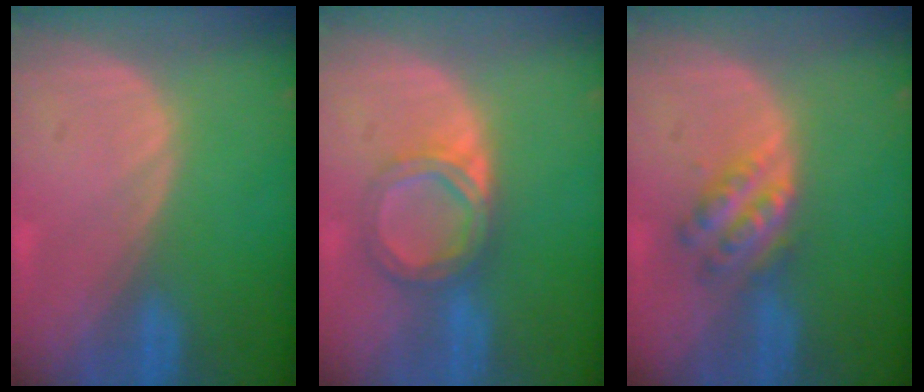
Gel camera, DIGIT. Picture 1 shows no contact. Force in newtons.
{"total": 5.6, "press": 5.3, "slide": 1.9}
{"total": 5.4, "press": 4.9, "slide": 2.2}